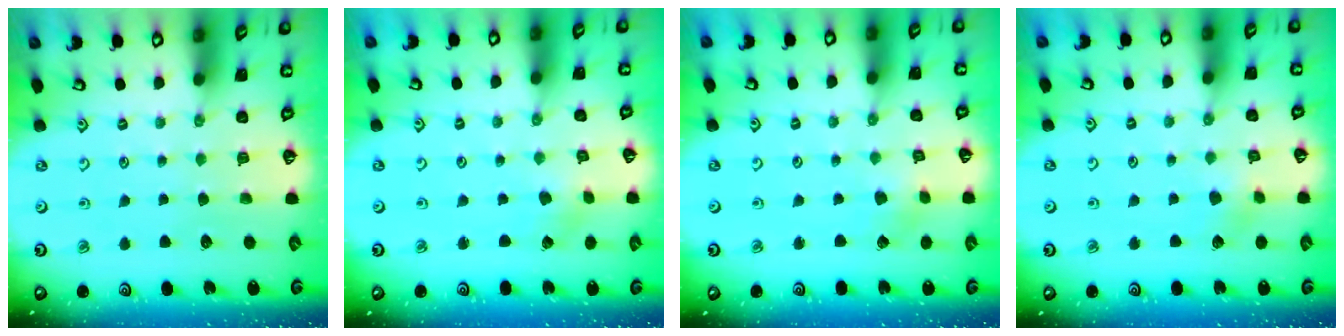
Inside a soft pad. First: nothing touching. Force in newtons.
{"total": 0.8, "press": 0.8, "slide": 0.1}
{"total": 1.5, "press": 1.5, "slide": 0.2}
{"total": 3.8, "press": 3.8, "slide": 0.4}